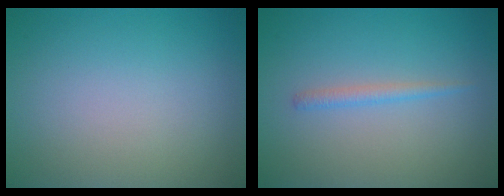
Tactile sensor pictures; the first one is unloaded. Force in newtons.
{"total": 1.1, "press": 1.1, "slide": 0.1}